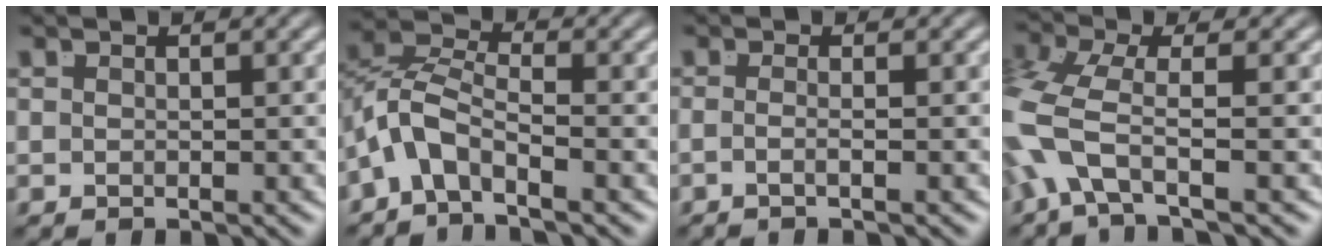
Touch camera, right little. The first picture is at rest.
{"total": 5.9, "force": [-1.9, 4.4, 3.5], "torque": [-0.093, -0.027, -0.035]}
{"total": 1.9, "force": [-1.2, -0.9, 1.1], "torque": [-0.031, -0.014, -0.017]}
{"total": 4.1, "force": [-1.4, 2.1, 3.3], "torque": [-0.113, -0.028, -0.013]}